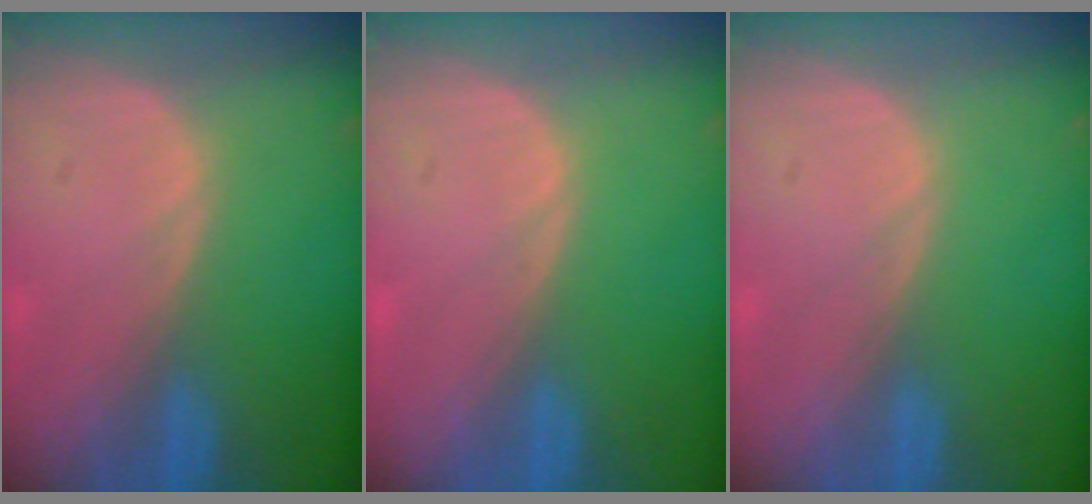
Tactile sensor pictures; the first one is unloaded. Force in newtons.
{"total": 0.0}
{"total": 0.0}